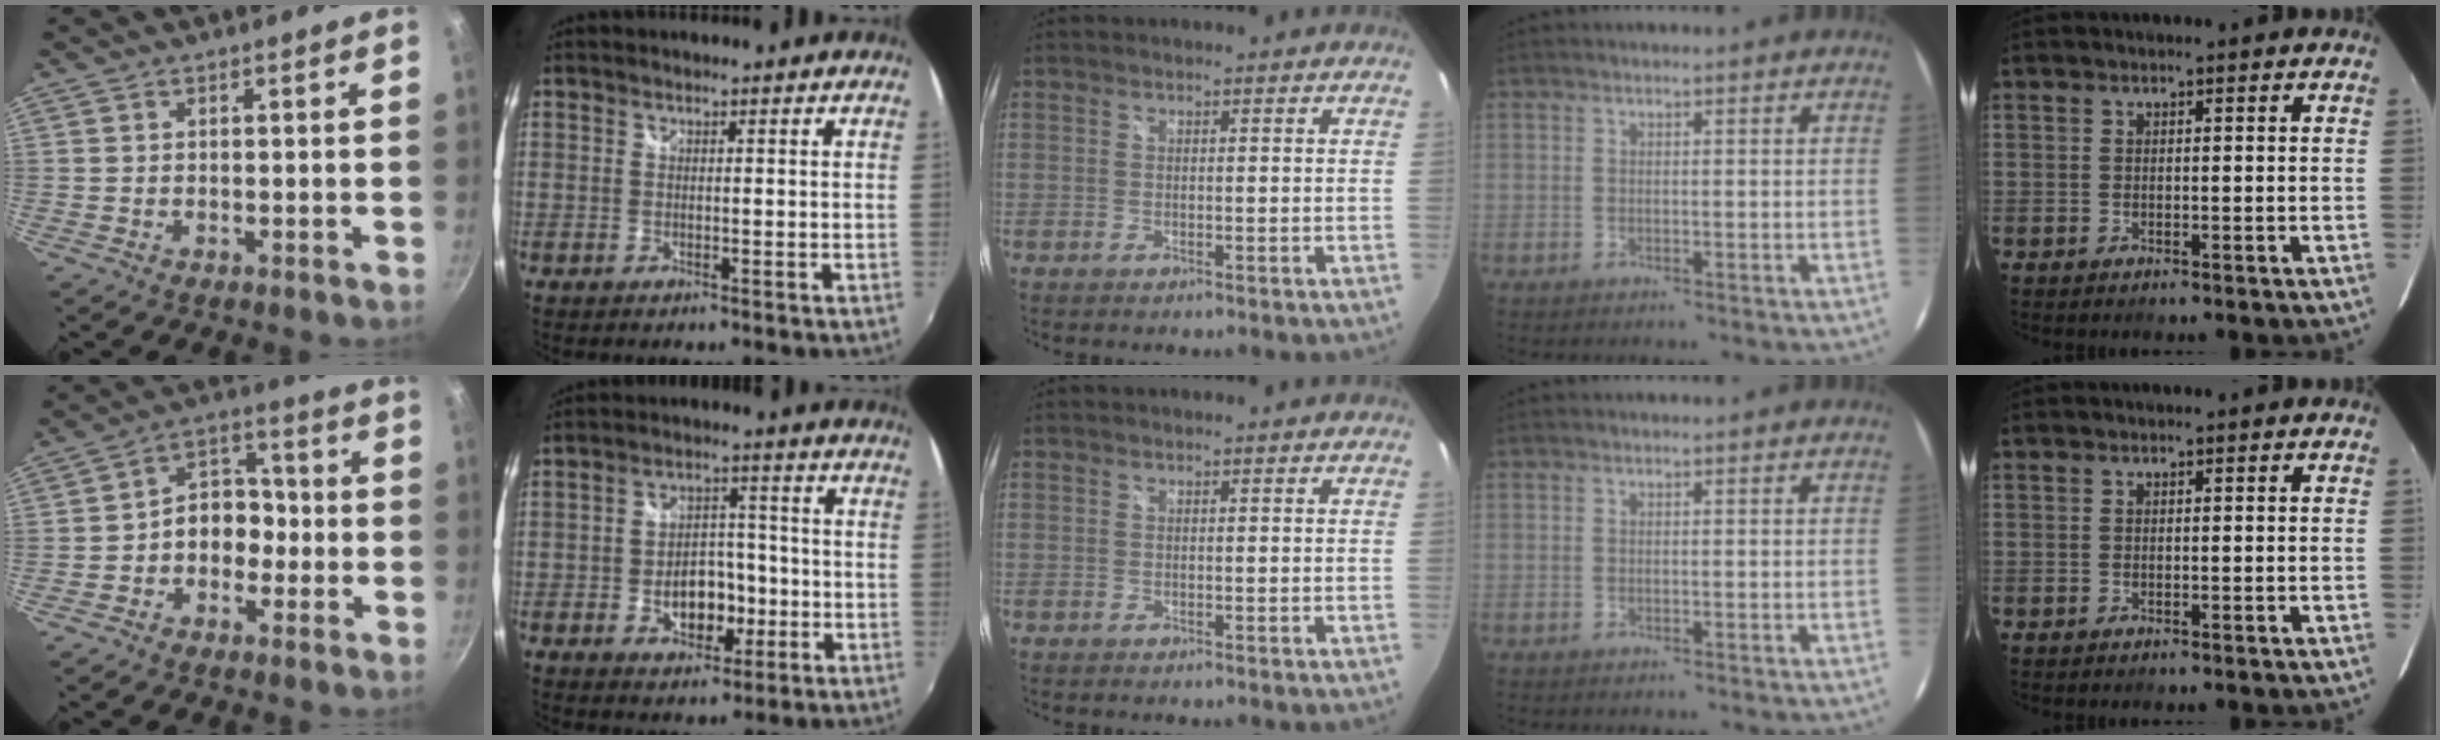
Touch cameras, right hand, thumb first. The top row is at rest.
{"thumb": {"total": 7.9, "force": [-2.0, 6.1, 4.6], "torque": [-0.020, 0.040, -0.043]}, "index": {"total": 8.9, "force": [-2.9, 5.9, 6.0], "torque": [-0.110, 0.014, -0.034]}}